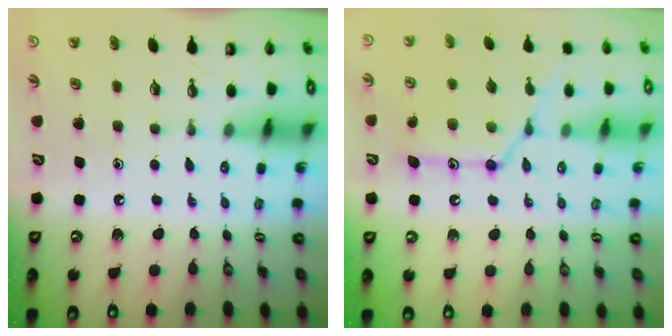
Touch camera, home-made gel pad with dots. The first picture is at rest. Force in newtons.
{"total": 15.1, "press": 15.1, "slide": 1.3}